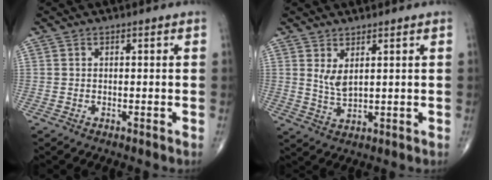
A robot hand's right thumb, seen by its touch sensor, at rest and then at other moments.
{"total": 3.9, "force": [1.7, 1.4, 3.1], "torque": [-0.058, -0.020, 0.040]}